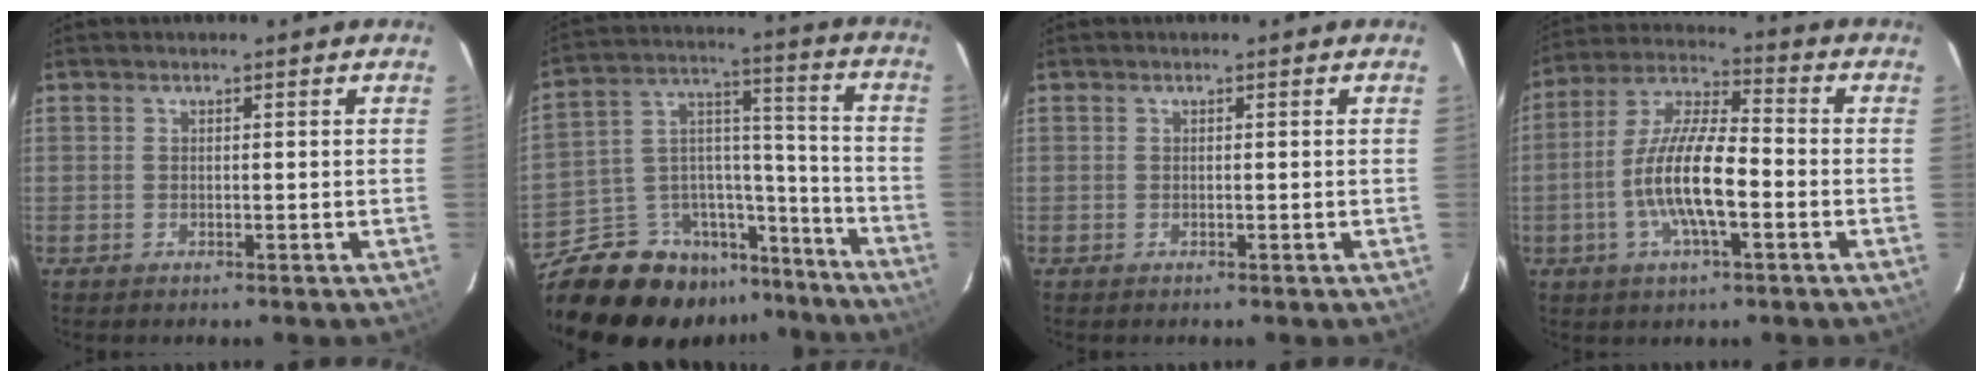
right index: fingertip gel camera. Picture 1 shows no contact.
{"total": 19.9, "force": [-16.1, 9.8, 6.3], "torque": [-0.134, 0.066, -0.240]}
{"total": 0.0}
{"total": 13.1, "force": [-3.6, 3.4, 12.1], "torque": [-0.245, 0.000, -0.072]}